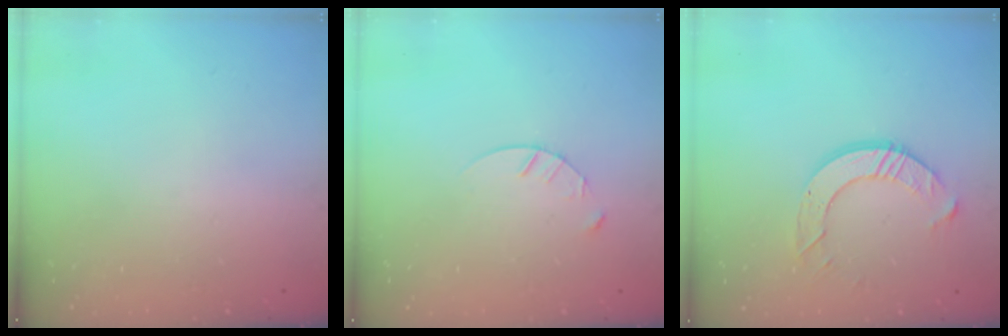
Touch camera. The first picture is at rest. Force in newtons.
{"total": 4.1, "press": 4.1, "slide": 0.5}
{"total": 9.1, "press": 9.0, "slide": 0.7}